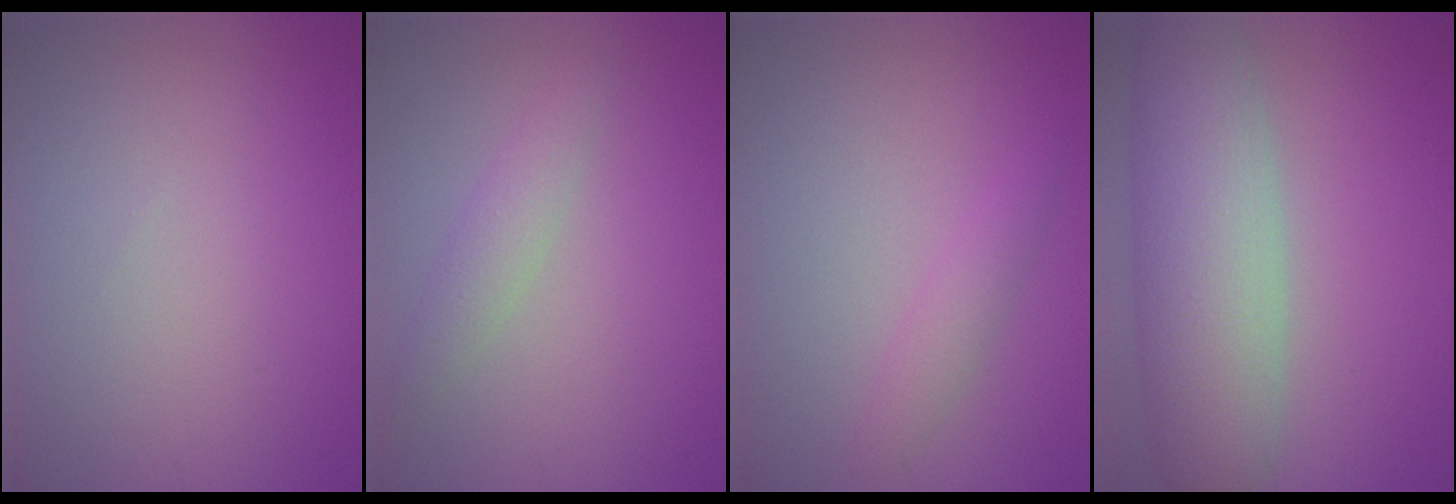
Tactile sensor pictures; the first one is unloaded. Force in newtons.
{"total": 2.0, "press": 2.0, "slide": 0.1}
{"total": 1.7, "press": 1.6, "slide": 0.0}
{"total": 8.7, "press": 8.7, "slide": 0.9}